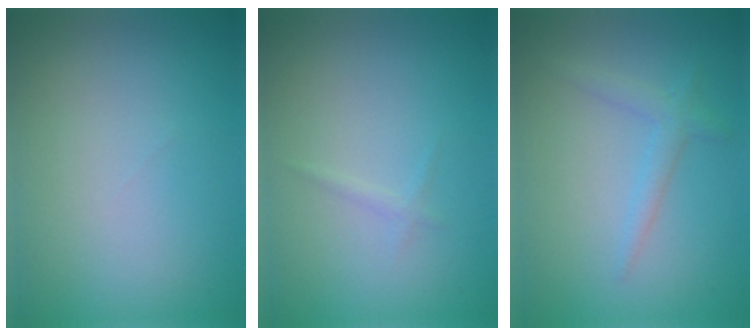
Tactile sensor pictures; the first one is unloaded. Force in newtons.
{"total": 0.6, "press": 0.6, "slide": 0.1}
{"total": 1.7, "press": 1.7, "slide": 0.1}